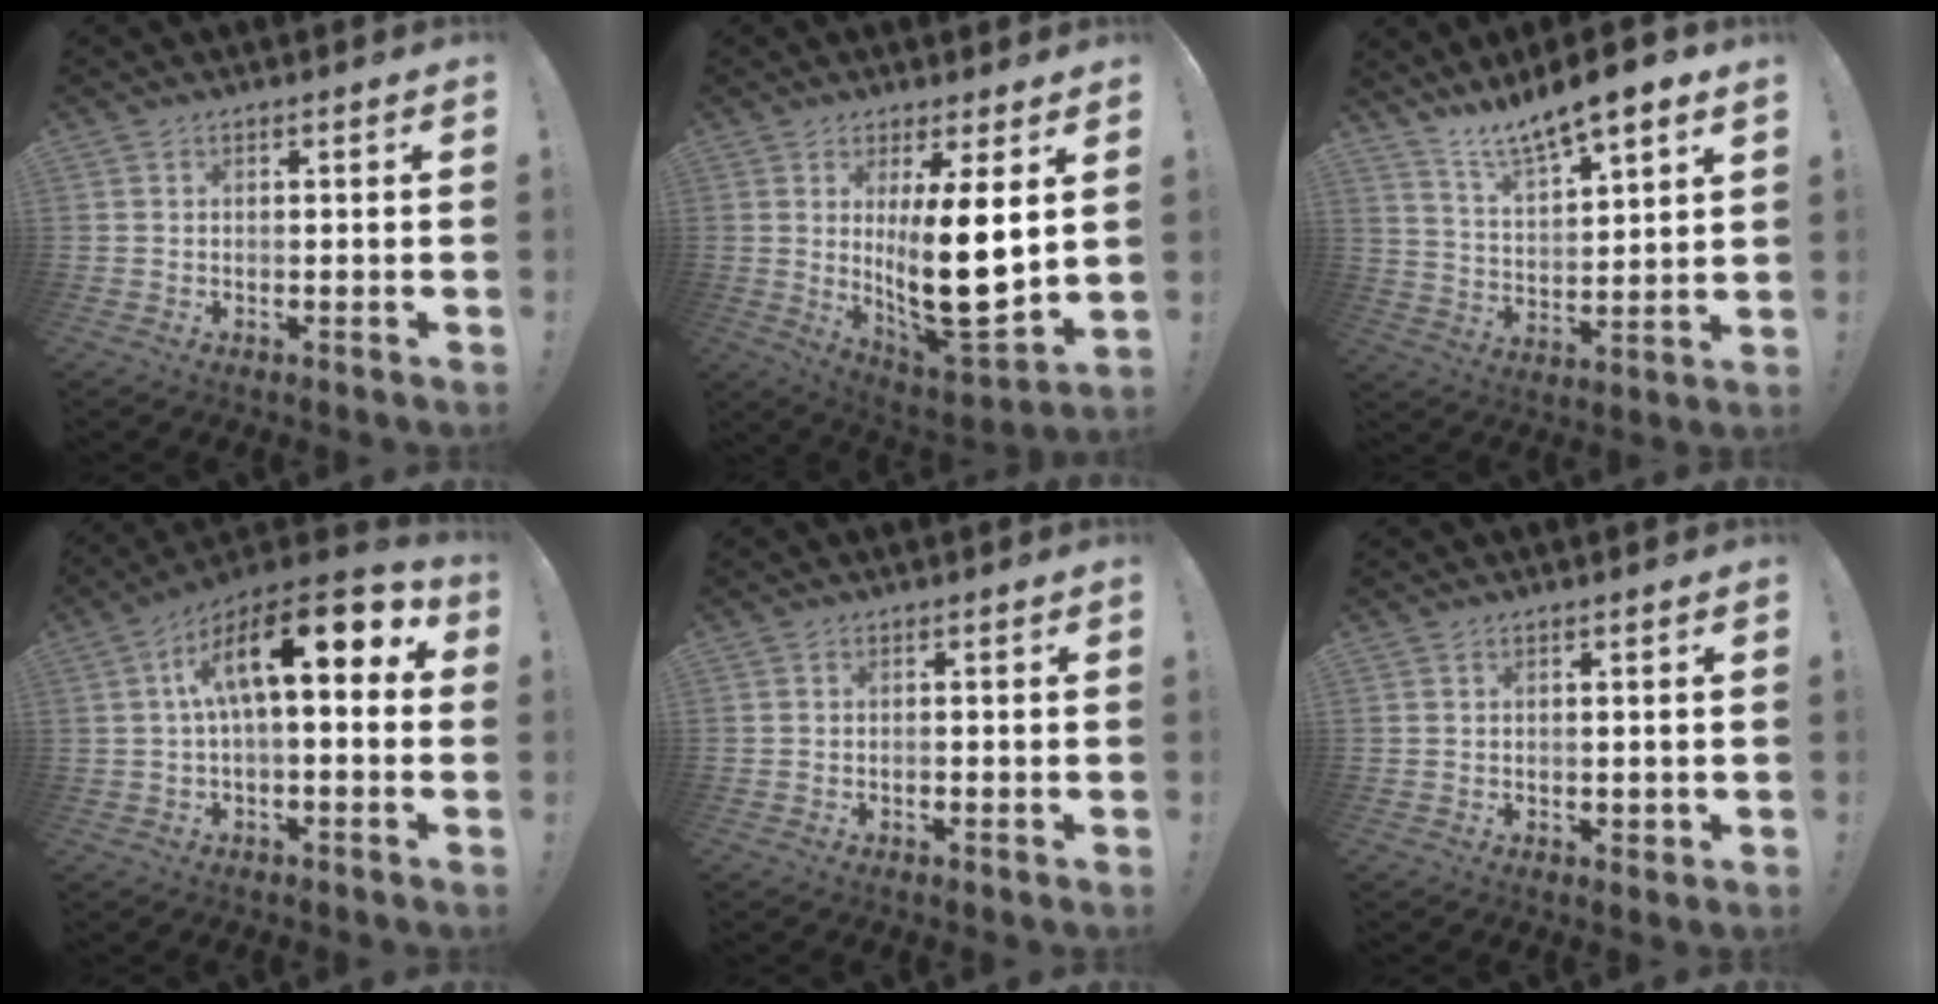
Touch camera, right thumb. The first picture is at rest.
{"total": 16.8, "force": [3.1, 4.9, 15.8], "torque": [-0.250, -0.049, 0.055]}
{"total": 10.4, "force": [9.3, 1.5, 4.2], "torque": [-0.077, -0.079, 0.163]}
{"total": 17.3, "force": [5.0, 6.1, 15.4], "torque": [-0.243, -0.027, 0.076]}
{"total": 0.6, "force": [-0.6, 0.1, 0.1], "torque": [-0.002, 0.000, -0.011]}
{"total": 1.3, "force": [0.3, 1.0, 0.7], "torque": [-0.007, 0.001, 0.005]}